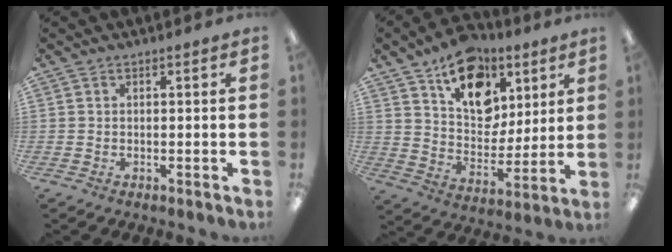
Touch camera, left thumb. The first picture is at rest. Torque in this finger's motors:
{"motor_torque": [0.42, 0.43, 0.82, -0.89, 0.12]}